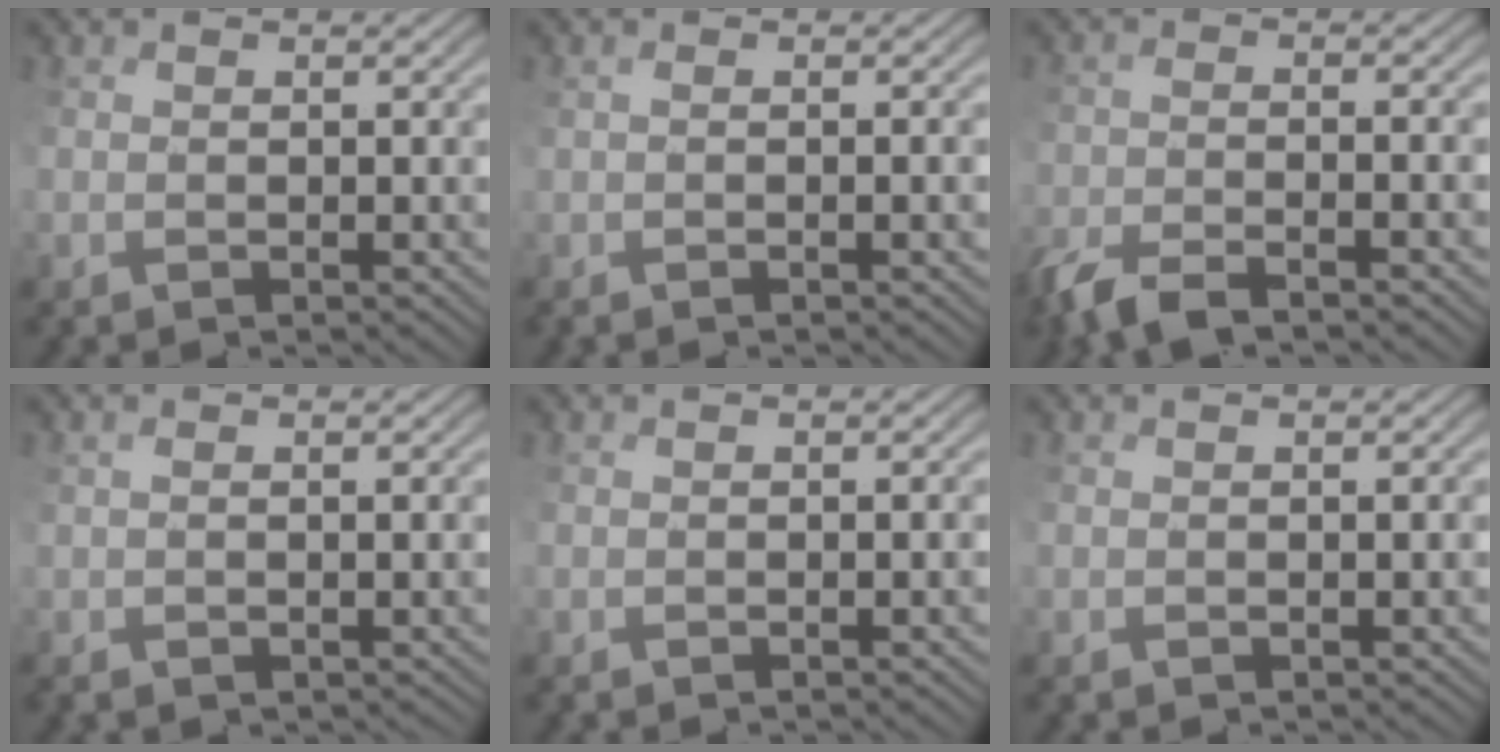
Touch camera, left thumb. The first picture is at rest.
{"total": 1.7, "force": [-0.8, -0.2, 1.5], "torque": [-0.016, 0.002, 0.003]}
{"total": 5.6, "force": [-4.2, 0.9, 3.5], "torque": [-0.074, -0.003, -0.081]}
{"total": 1.0, "force": [-0.7, 0.4, 0.5], "torque": [-0.002, -0.003, -0.003]}
{"total": 0.8, "force": [-0.6, 0.1, 0.6], "torque": [-0.001, 0.002, -0.004]}
{"total": 0.8, "force": [-0.4, 0.5, 0.4], "torque": [-0.004, -0.002, -0.001]}